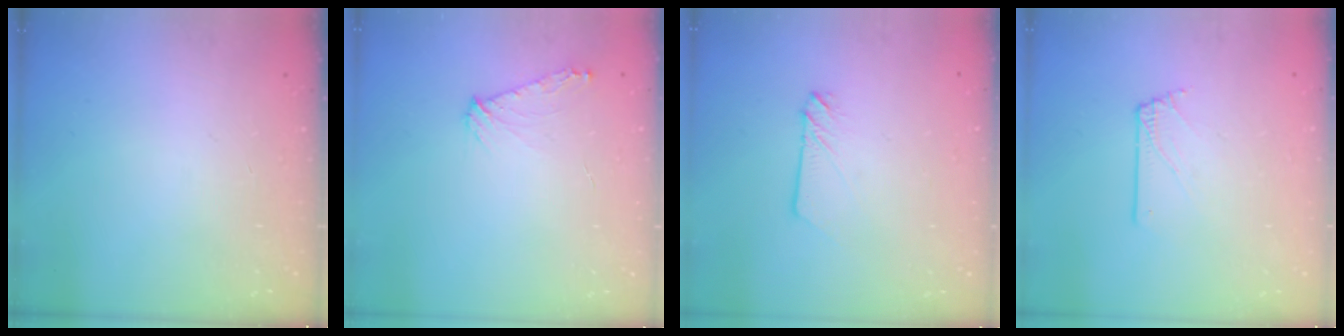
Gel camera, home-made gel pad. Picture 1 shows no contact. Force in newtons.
{"total": 6.6, "press": 6.6, "slide": 0.9}
{"total": 2.3, "press": 2.3, "slide": 0.3}
{"total": 1.6, "press": 1.6, "slide": 0.2}